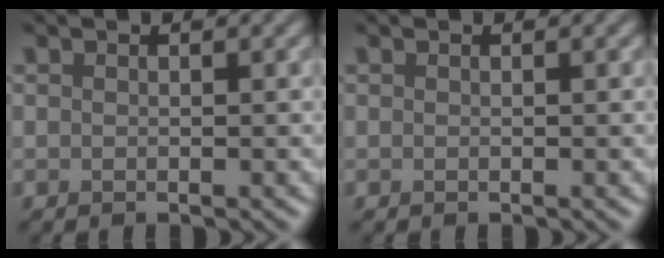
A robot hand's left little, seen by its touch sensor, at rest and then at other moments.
{"total": 0.0}